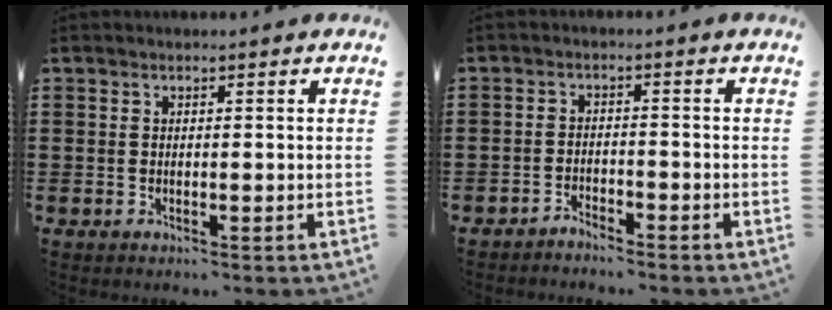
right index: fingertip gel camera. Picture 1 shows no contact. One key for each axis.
{"total": 2.1, "fx": -2.1, "fy": 0.1, "fz": -0.1, "tx": -0.006, "ty": 0.003, "tz": -0.046}